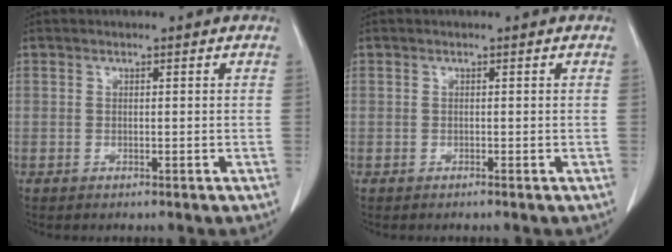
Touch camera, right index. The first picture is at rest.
{"total": 0.0}